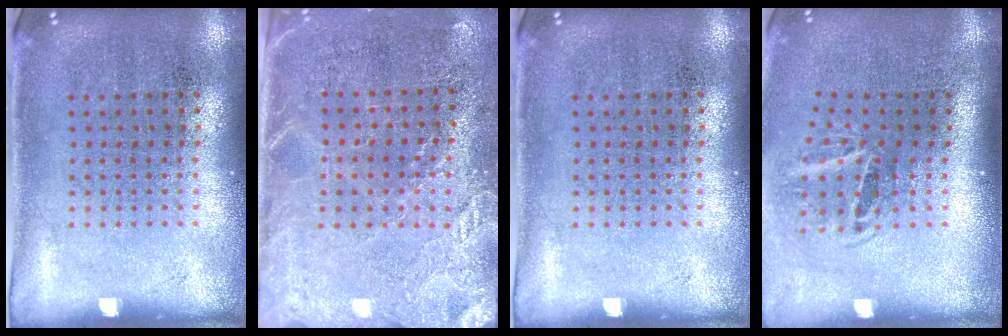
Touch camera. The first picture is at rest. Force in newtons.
{"total": 3.0, "press": 2.7, "slide": 1.2}
{"total": 0.0}
{"total": 1.9, "press": 1.3, "slide": 1.4}